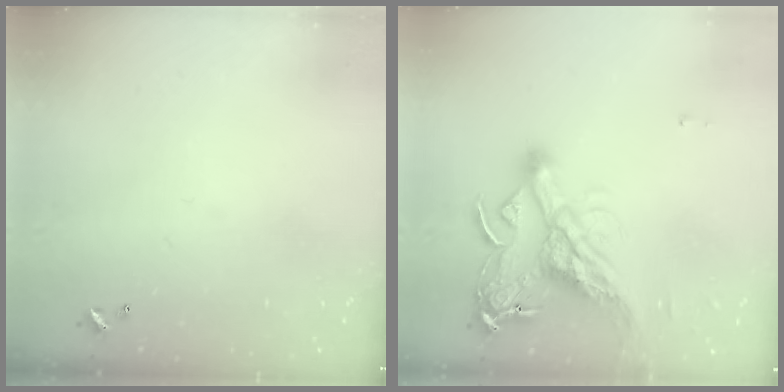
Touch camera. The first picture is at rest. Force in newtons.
{"total": 10.7, "press": 10.6, "slide": 1.6}